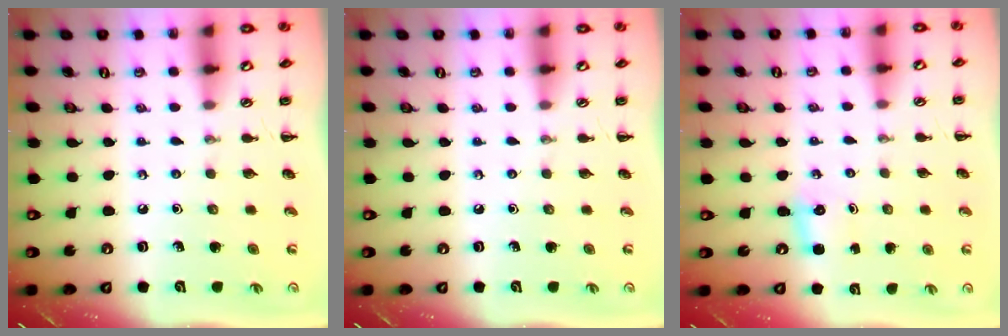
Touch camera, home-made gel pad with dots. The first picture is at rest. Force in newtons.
{"total": 0.0}
{"total": 2.6, "press": 2.5, "slide": 0.7}